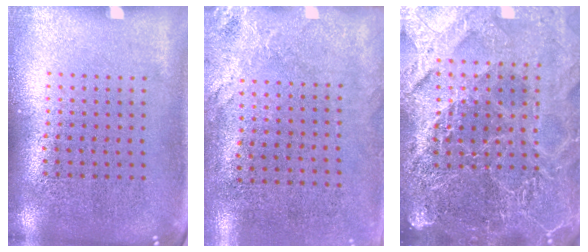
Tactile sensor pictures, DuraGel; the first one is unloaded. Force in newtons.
{"total": 2.5, "press": 2.1, "slide": 1.5}
{"total": 5.6, "press": 5.0, "slide": 2.6}